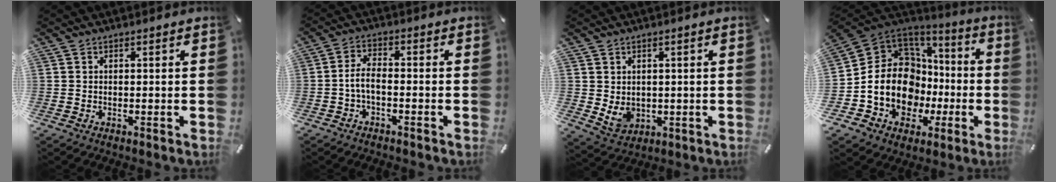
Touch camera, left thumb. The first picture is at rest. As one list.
[{"total": 4.5, "force": [-1.8, 1.8, 3.7], "torque": [-0.085, 0.006, -0.039]}, {"total": 4.9, "force": [1.3, 4.2, 2.2], "torque": [-0.041, -0.010, 0.024]}, {"total": 17.4, "force": [-0.4, 14.0, 10.2], "torque": [-0.230, -0.031, -0.004]}]